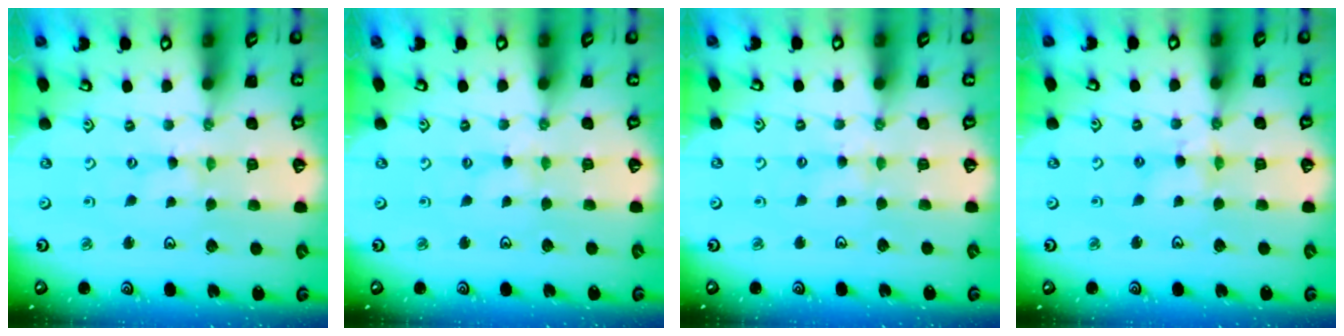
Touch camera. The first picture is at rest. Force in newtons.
{"total": 1.0, "press": 0.9, "slide": 0.2}
{"total": 3.0, "press": 3.0, "slide": 0.4}
{"total": 3.9, "press": 3.9, "slide": 0.3}